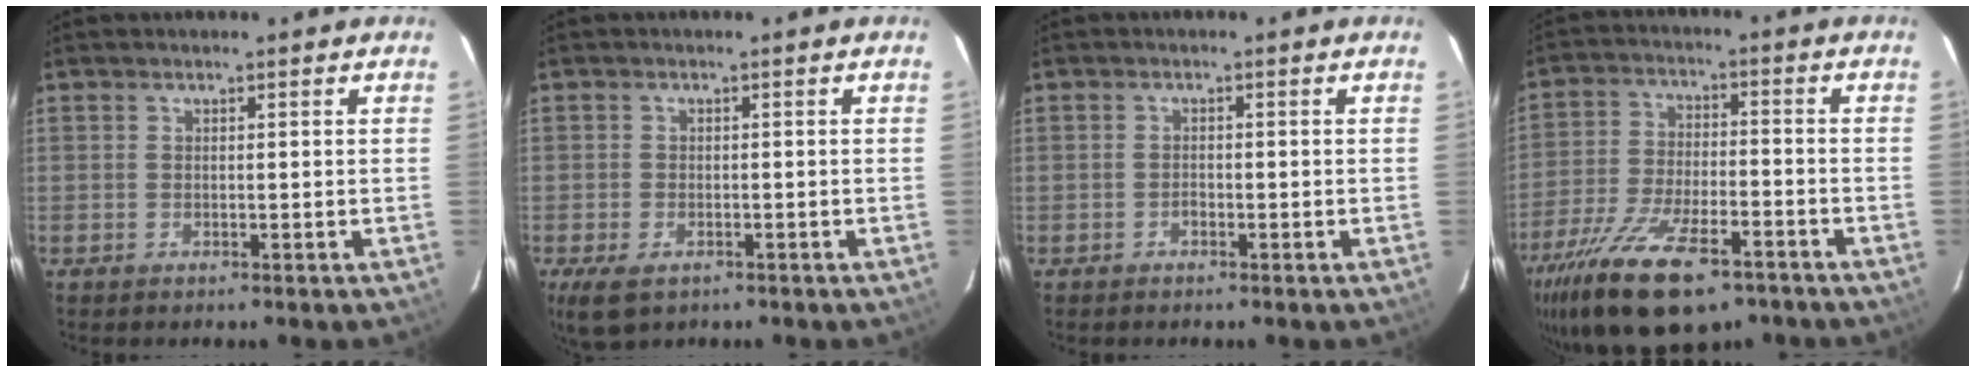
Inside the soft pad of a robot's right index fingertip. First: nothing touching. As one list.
[{"total": 5.3, "force": [-3.0, 3.0, 3.2], "torque": [-0.073, -0.018, -0.052]}, {"total": 0.9, "force": [-0.6, 0.5, 0.4], "torque": [-0.008, 0.002, -0.012]}, {"total": 19.7, "force": [-13.0, 7.5, 12.7], "torque": [-0.258, -0.043, -0.219]}]